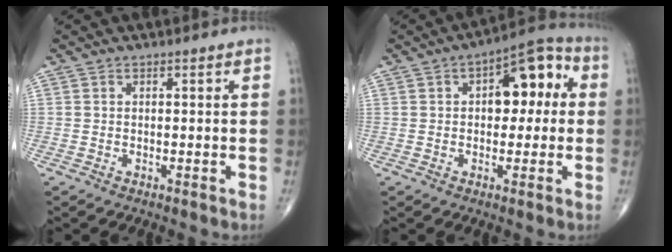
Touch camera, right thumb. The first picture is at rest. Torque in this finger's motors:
{"motor_torque": [0.06, 0.31, 0.51, -0.32, 0.06]}